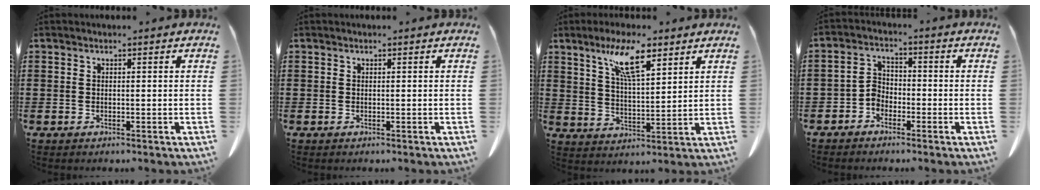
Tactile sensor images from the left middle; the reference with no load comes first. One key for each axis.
{"total": 0.0}
{"total": 9.2, "fx": 5.9, "fy": 2.3, "fz": 6.6, "tx": -0.135, "ty": -0.006, "tz": 0.101}
{"total": 3.2, "fx": -2.1, "fy": 2.1, "fz": 1.1, "tx": -0.034, "ty": 0.006, "tz": -0.047}